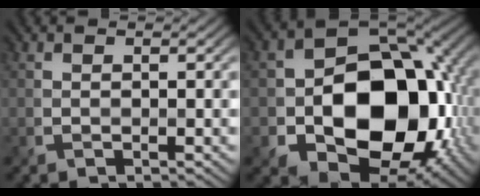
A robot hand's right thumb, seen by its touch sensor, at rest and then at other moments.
{"total": 17.2, "force": [-2.7, 12.2, 11.8], "torque": [-0.164, -0.023, -0.041]}